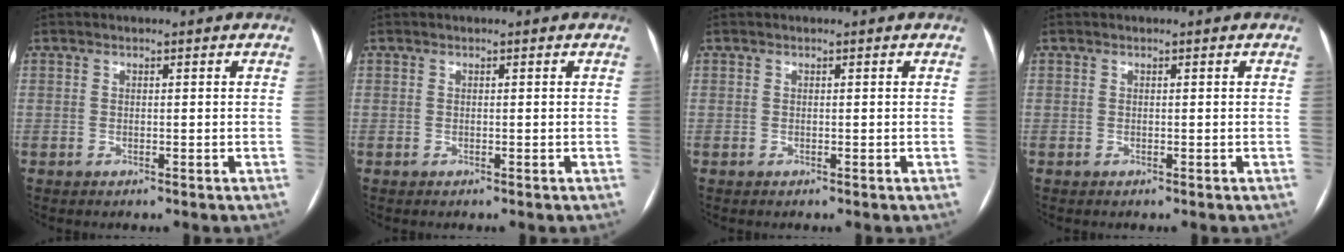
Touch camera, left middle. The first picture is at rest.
{"total": 0.0}
{"total": 0.0}
{"total": 0.0}